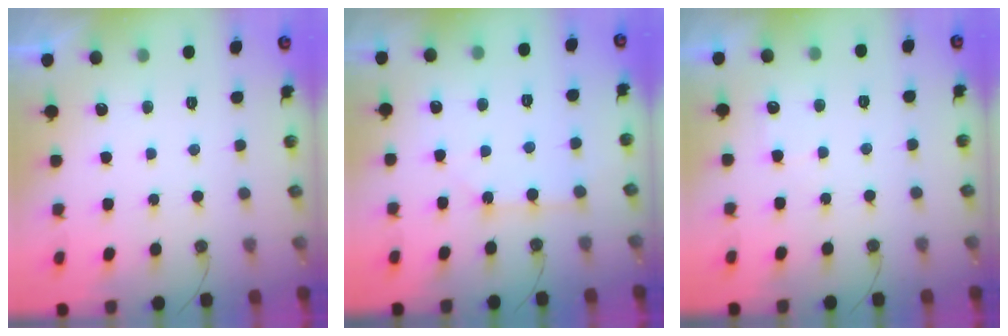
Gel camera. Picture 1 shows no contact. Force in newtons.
{"total": 1.8, "press": 1.8, "slide": 0.3}
{"total": 4.1, "press": 4.0, "slide": 0.5}